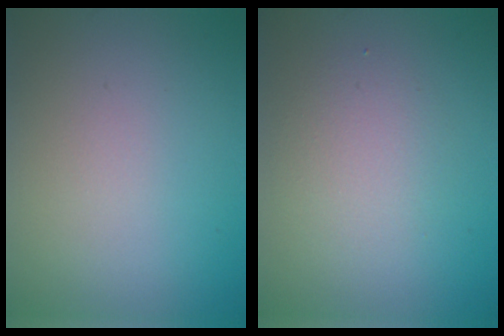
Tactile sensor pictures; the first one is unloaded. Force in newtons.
{"total": 2.5, "press": 2.5, "slide": 0.1}